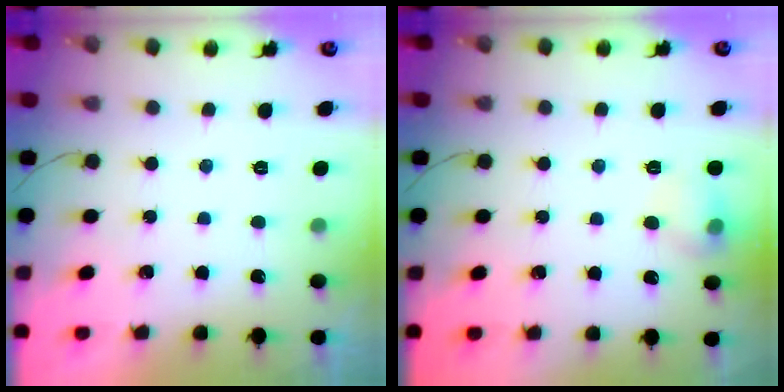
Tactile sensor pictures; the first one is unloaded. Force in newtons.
{"total": 7.6, "press": 7.5, "slide": 1.4}